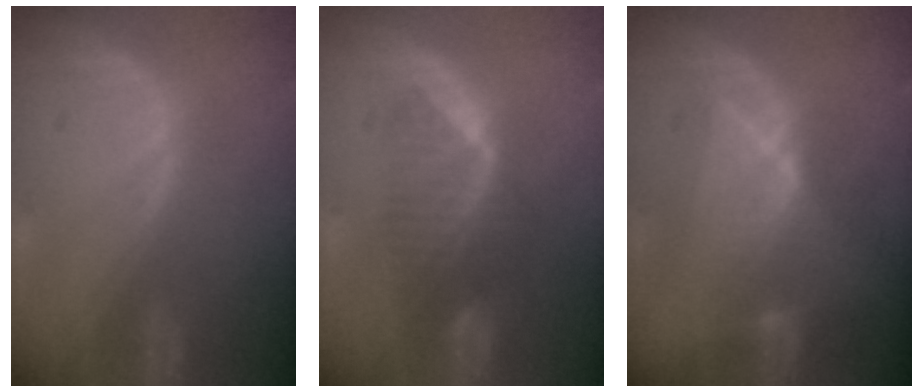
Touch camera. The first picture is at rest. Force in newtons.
{"total": 6.6, "press": 5.8, "slide": 3.2}
{"total": 7.5, "press": 7.3, "slide": 2.0}